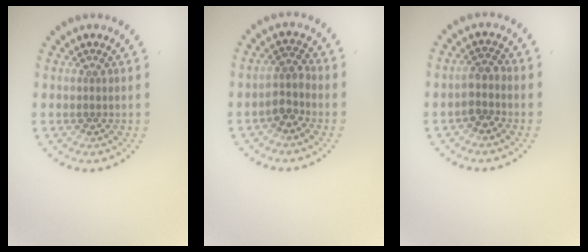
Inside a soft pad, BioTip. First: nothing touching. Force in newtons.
{"total": 2.1, "press": 1.8, "slide": 1.1}
{"total": 2.0, "press": 1.8, "slide": 1.0}